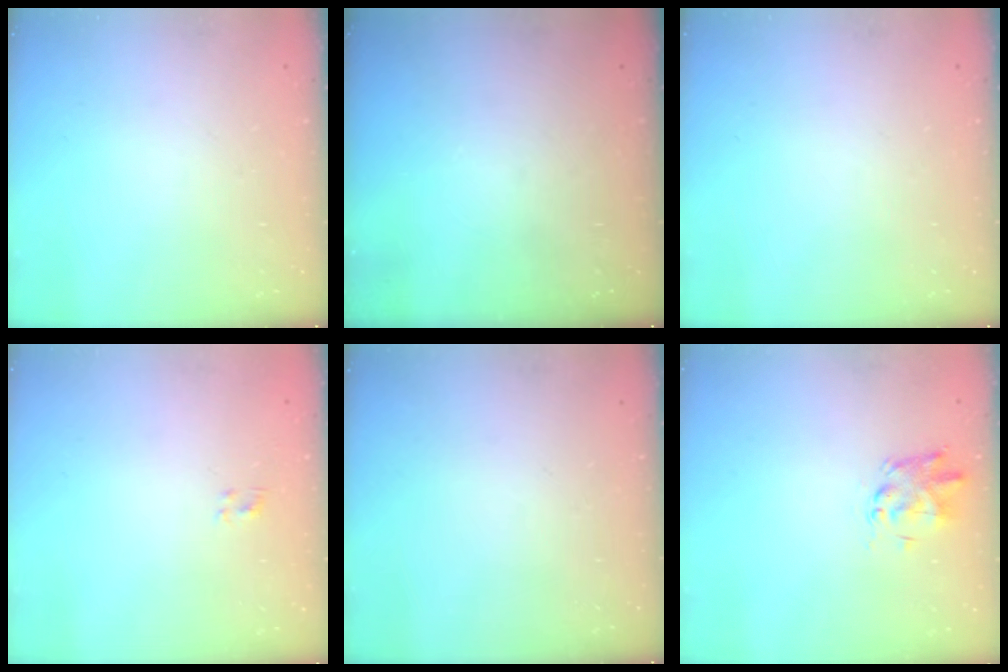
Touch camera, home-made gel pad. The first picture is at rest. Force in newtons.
{"total": 0.0}
{"total": 0.0}
{"total": 0.5, "press": 0.3, "slide": 0.4}
{"total": 0.0}
{"total": 2.4, "press": 2.4, "slide": 0.1}